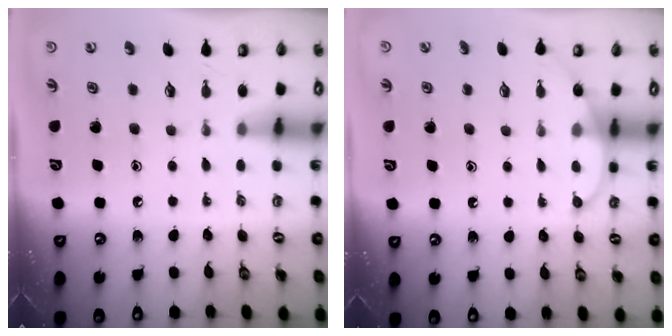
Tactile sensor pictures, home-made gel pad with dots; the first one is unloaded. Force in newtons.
{"total": 6.5, "press": 6.5, "slide": 0.5}